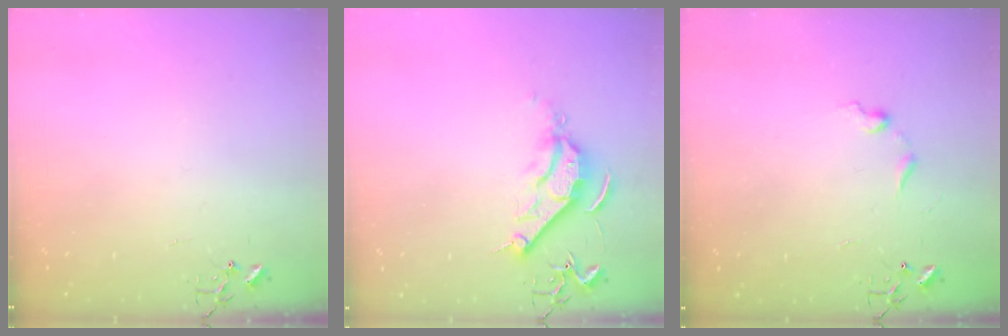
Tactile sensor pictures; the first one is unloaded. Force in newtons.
{"total": 9.2, "press": 9.1, "slide": 0.5}
{"total": 4.8, "press": 4.8, "slide": 0.7}